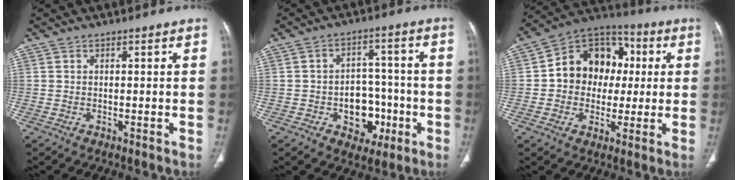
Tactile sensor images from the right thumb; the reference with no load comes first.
{"total": 9.5, "force": [-3.1, 7.1, 5.4], "torque": [-0.033, 0.037, -0.038]}
{"total": 15.0, "force": [1.3, 12.2, 8.6], "torque": [-0.082, 0.025, 0.012]}